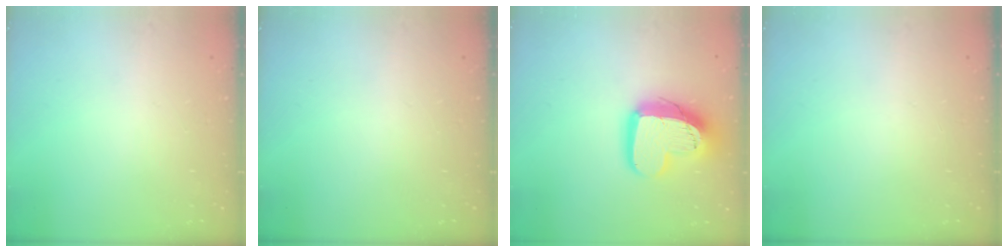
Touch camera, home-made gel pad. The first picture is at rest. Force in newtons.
{"total": 0.0}
{"total": 17.0, "press": 17.0, "slide": 1.7}
{"total": 0.0}